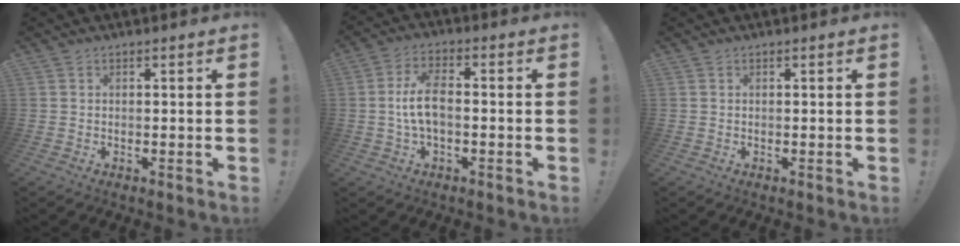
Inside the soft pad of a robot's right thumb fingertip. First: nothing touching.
{"total": 8.5, "force": [-0.8, 3.7, 7.6], "torque": [-0.161, 0.008, -0.014]}
{"total": 0.0}